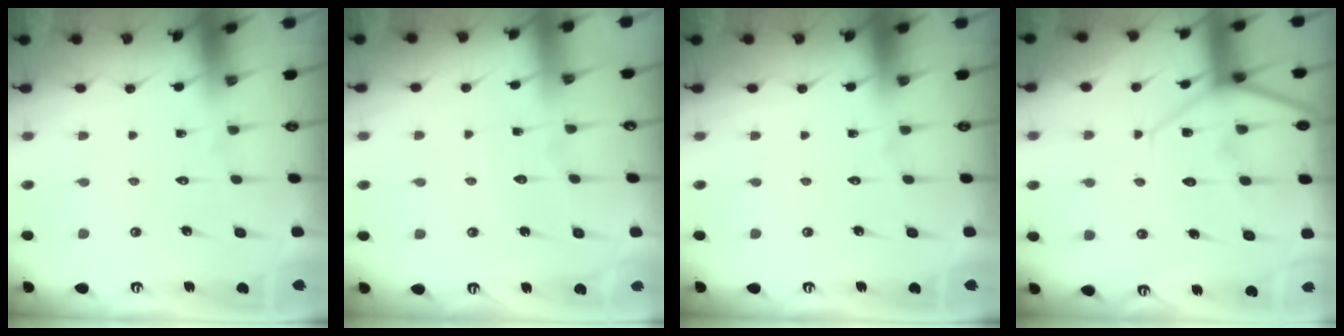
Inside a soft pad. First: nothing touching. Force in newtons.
{"total": 4.3, "press": 4.3, "slide": 0.5}
{"total": 0.0}
{"total": 13.9, "press": 13.9, "slide": 1.3}